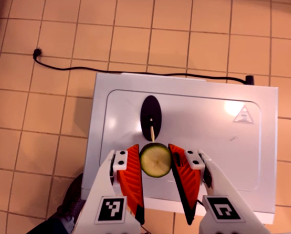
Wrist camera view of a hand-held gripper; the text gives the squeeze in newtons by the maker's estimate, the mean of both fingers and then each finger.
{"total": 7.0, "left": 6.3, "right": 7.7}